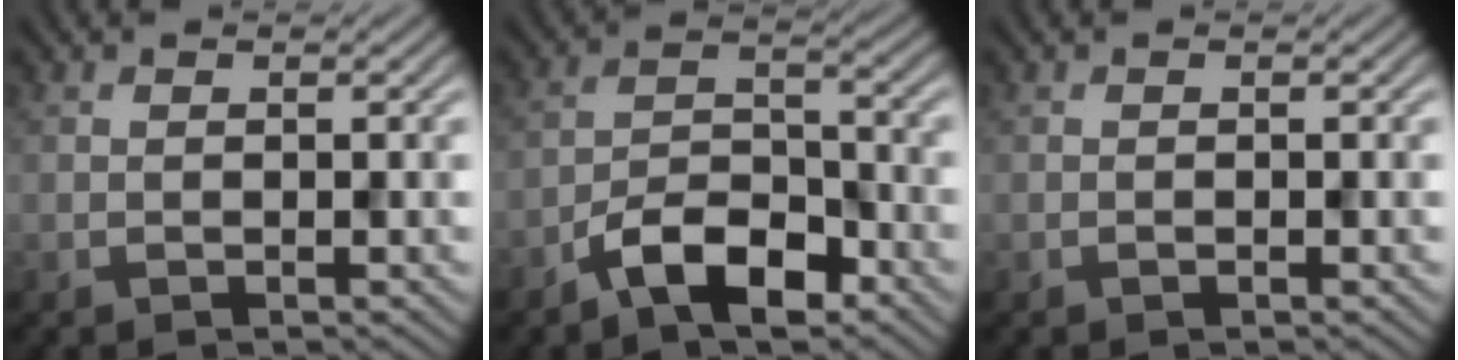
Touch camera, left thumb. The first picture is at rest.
{"total": 7.2, "force": [-4.7, 3.0, 4.5], "torque": [-0.076, 0.009, -0.102]}
{"total": 0.0}